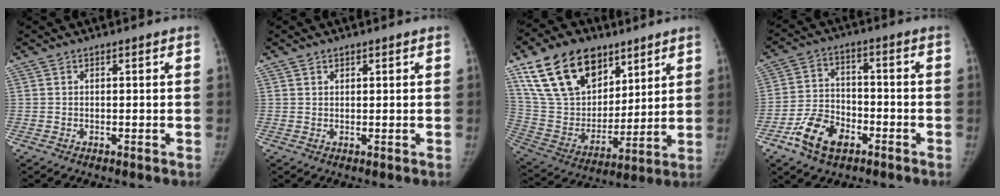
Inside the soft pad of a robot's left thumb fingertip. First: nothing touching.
{"total": 0.9, "force": [0.6, 0.6, 0.1], "torque": [0.006, -0.003, 0.008]}
{"total": 22.9, "force": [13.3, 14.2, 12.0], "torque": [-0.192, -0.035, 0.249]}
{"total": 10.4, "force": [-5.6, 6.6, 5.8], "torque": [-0.091, 0.025, -0.103]}